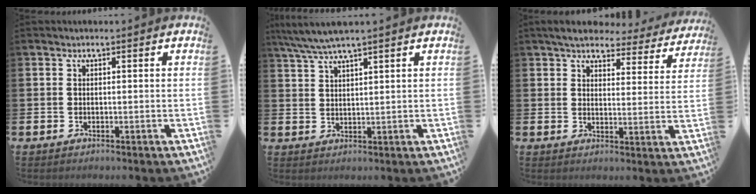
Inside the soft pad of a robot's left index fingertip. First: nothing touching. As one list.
[{"total": 4.3, "force": [3.7, -0.1, 2.1], "torque": [-0.052, -0.009, 0.068]}, {"total": 4.7, "force": [4.4, 1.6, 1.0], "torque": [-0.037, -0.027, 0.074]}]